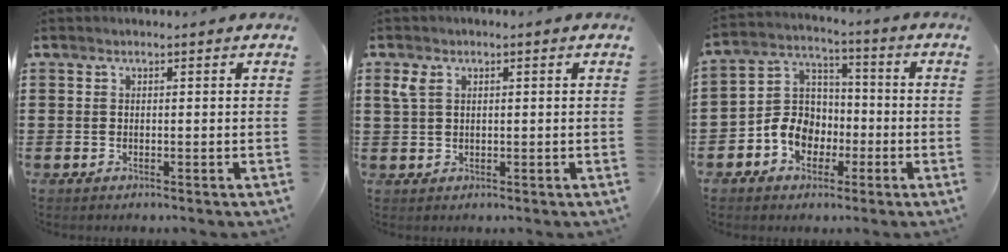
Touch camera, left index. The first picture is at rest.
{"total": 2.1, "force": [0.5, 1.3, 1.6], "torque": [-0.043, 0.006, 0.004]}
{"total": 8.0, "force": [-3.2, 6.5, 3.2], "torque": [-0.096, 0.017, -0.067]}